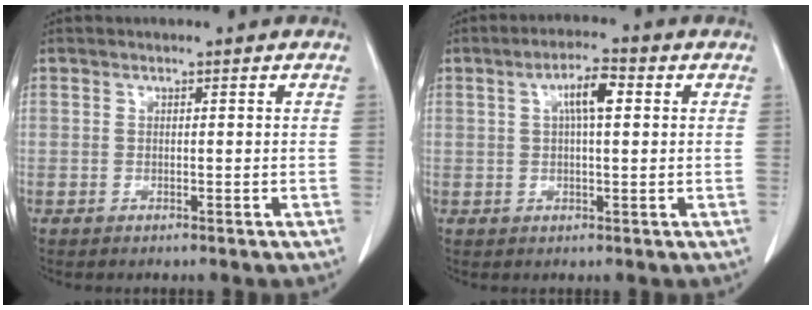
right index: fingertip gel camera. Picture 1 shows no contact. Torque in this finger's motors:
{"motor_torque": [0.66, 0.04, 0.24, 0.08]}